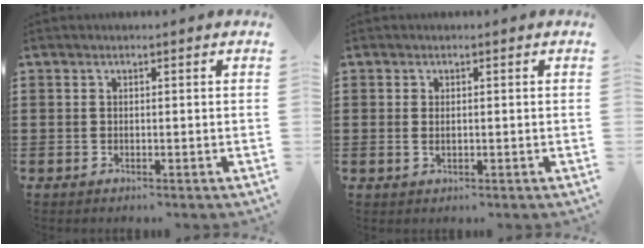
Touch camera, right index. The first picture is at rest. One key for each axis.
{"total": 1.3, "fx": 0.1, "fy": 0.6, "fz": 1.1, "tx": -0.024, "ty": 0.002, "tz": 0.001}